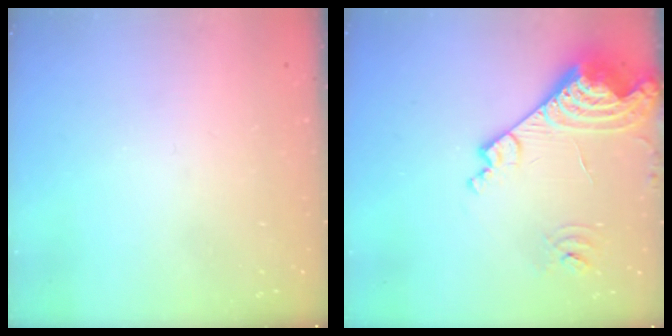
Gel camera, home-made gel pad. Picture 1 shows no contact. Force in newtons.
{"total": 17.5, "press": 17.4, "slide": 1.9}